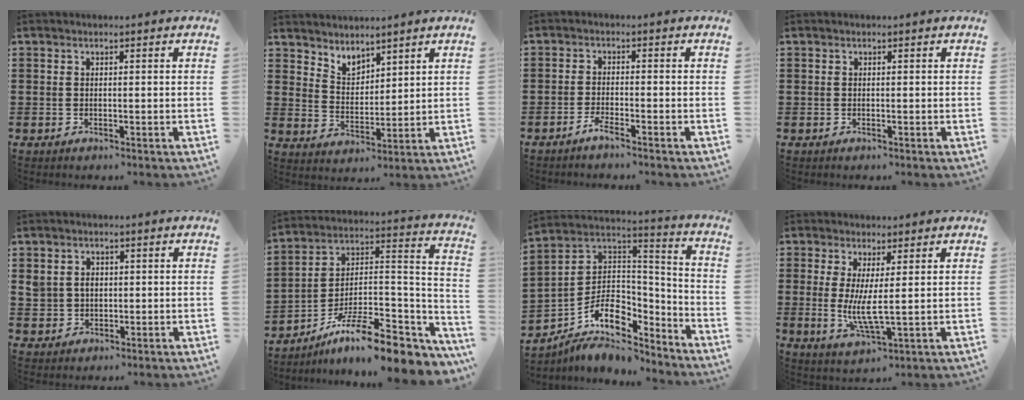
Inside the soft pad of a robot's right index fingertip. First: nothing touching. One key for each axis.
{"total": 3.6, "fx": 3.4, "fy": 1.2, "fz": -0.3, "tx": -0.010, "ty": -0.011, "tz": 0.064}
{"total": 2.1, "fx": -1.8, "fy": -0.1, "fz": 0.9, "tx": -0.024, "ty": -0.003, "tz": -0.037}
{"total": 0.0}
{"total": 2.6, "fx": 0.4, "fy": 2.3, "fz": 1.1, "tx": -0.031, "ty": 0.011, "tz": 0.005}
{"total": 11.6, "fx": -8.3, "fy": 3.1, "fz": 7.6, "tx": -0.125, "ty": 0.015, "tz": -0.150}
{"total": 8.4, "fx": -5.1, "fy": 5.6, "fz": 3.7, "tx": -0.071, "ty": -0.010, "tz": -0.092}
{"total": 5.6, "fx": 0.6, "fy": 1.2, "fz": 5.4, "tx": -0.103, "ty": -0.011, "tz": 0.008}